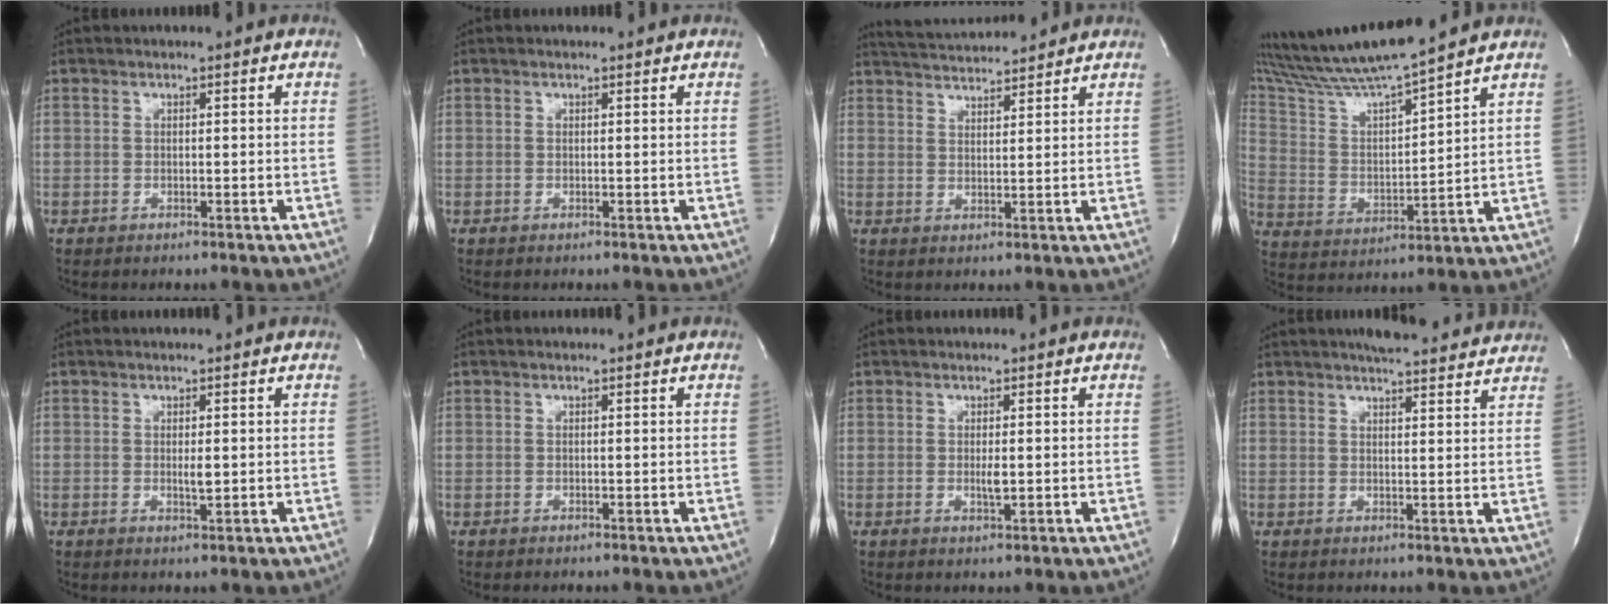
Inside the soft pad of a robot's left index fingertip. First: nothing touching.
{"total": 0.0}
{"total": 8.7, "force": [8.3, 0.7, 2.3], "torque": [-0.048, 0.020, 0.135]}
{"total": 14.2, "force": [13.1, -1.2, 5.4], "torque": [-0.114, 0.001, 0.244]}
{"total": 1.5, "force": [0.3, 0.3, 1.4], "torque": [-0.025, -0.004, 0.006]}
{"total": 0.0}
{"total": 1.5, "force": [0.2, 0.2, 1.4], "torque": [-0.028, -0.004, 0.005]}
{"total": 10.8, "force": [9.8, 1.9, 4.0], "torque": [-0.053, 0.005, 0.114]}